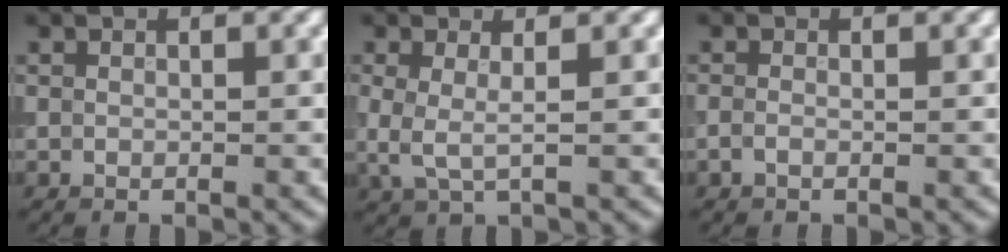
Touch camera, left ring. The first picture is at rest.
{"total": 1.9, "force": [0.2, 0.6, 1.8], "torque": [-0.040, -0.006, 0.003]}
{"total": 0.6, "force": [-0.3, 0.3, 0.4], "torque": [-0.011, -0.002, -0.008]}